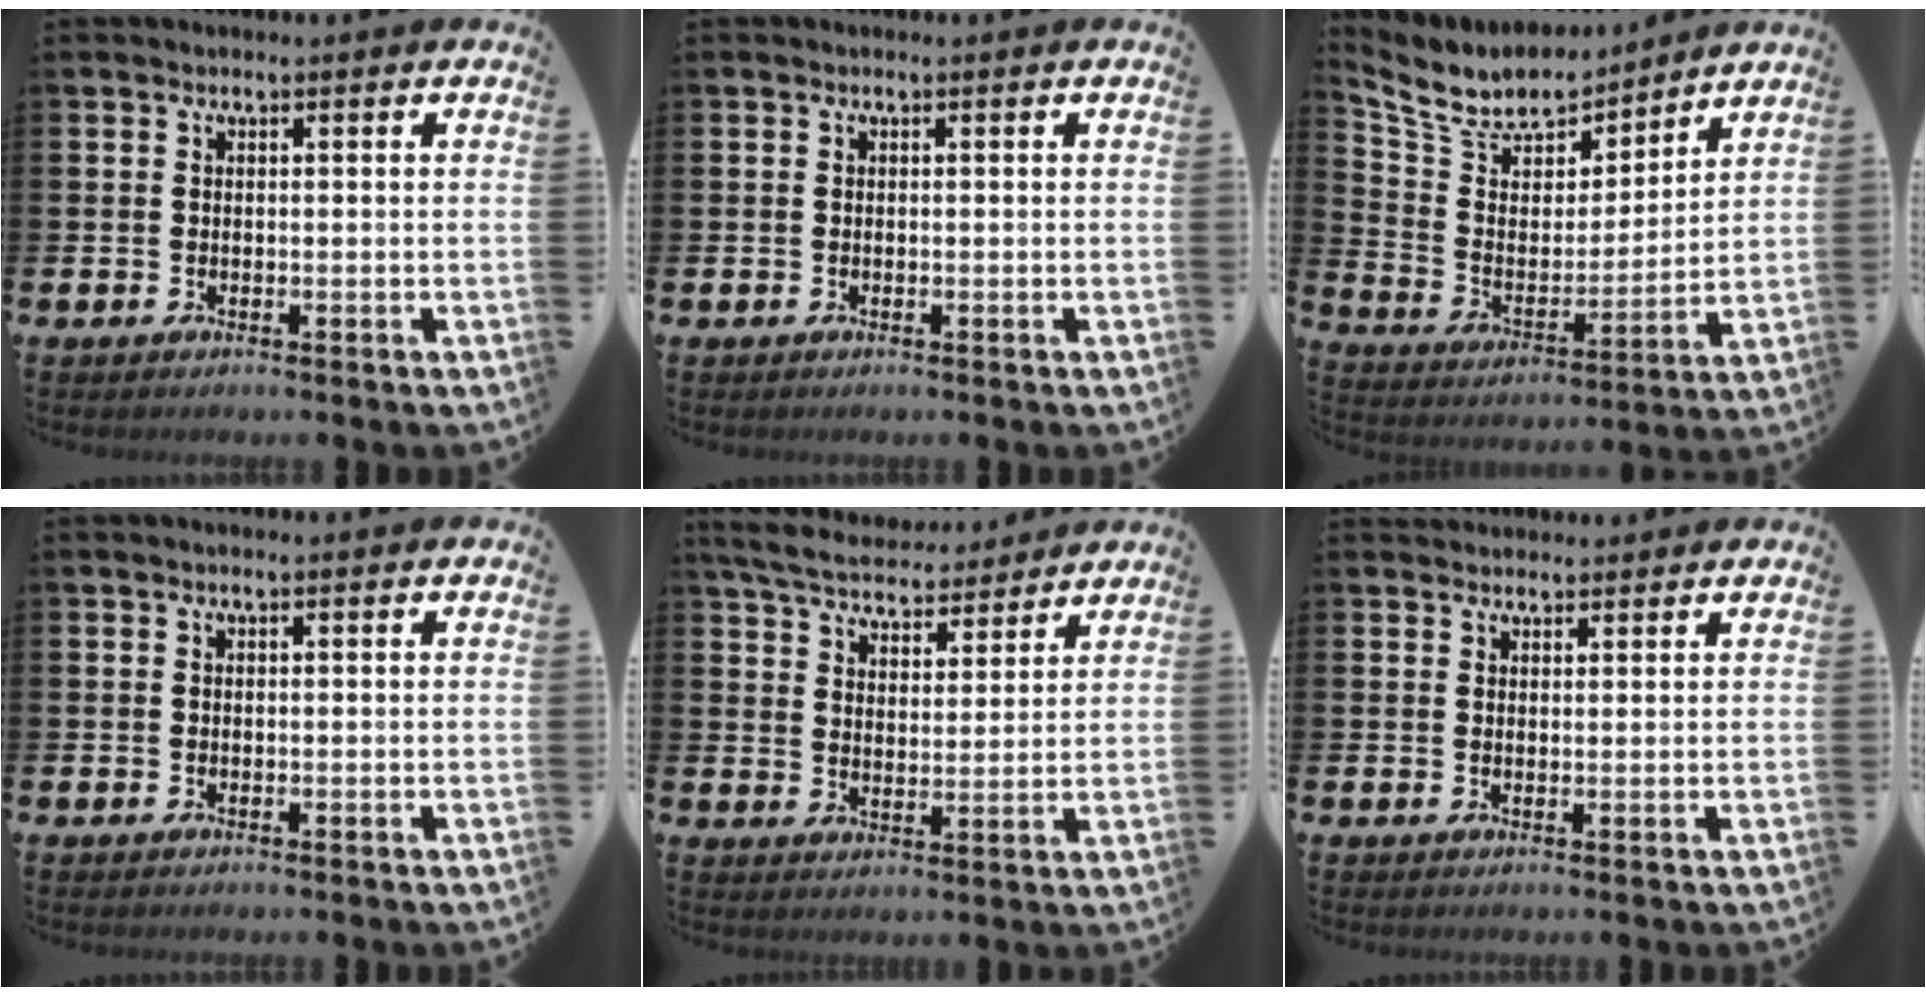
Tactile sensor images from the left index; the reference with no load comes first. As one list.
[{"total": 0.0}, {"total": 8.8, "force": [8.2, 3.0, 1.0], "torque": [-0.068, -0.065, 0.148]}, {"total": 0.0}, {"total": 6.1, "force": [5.9, 1.4, 1.0], "torque": [-0.044, -0.036, 0.104]}, {"total": 2.1, "force": [2.0, 0.6, -0.1], "torque": [0.013, -0.009, 0.035]}]